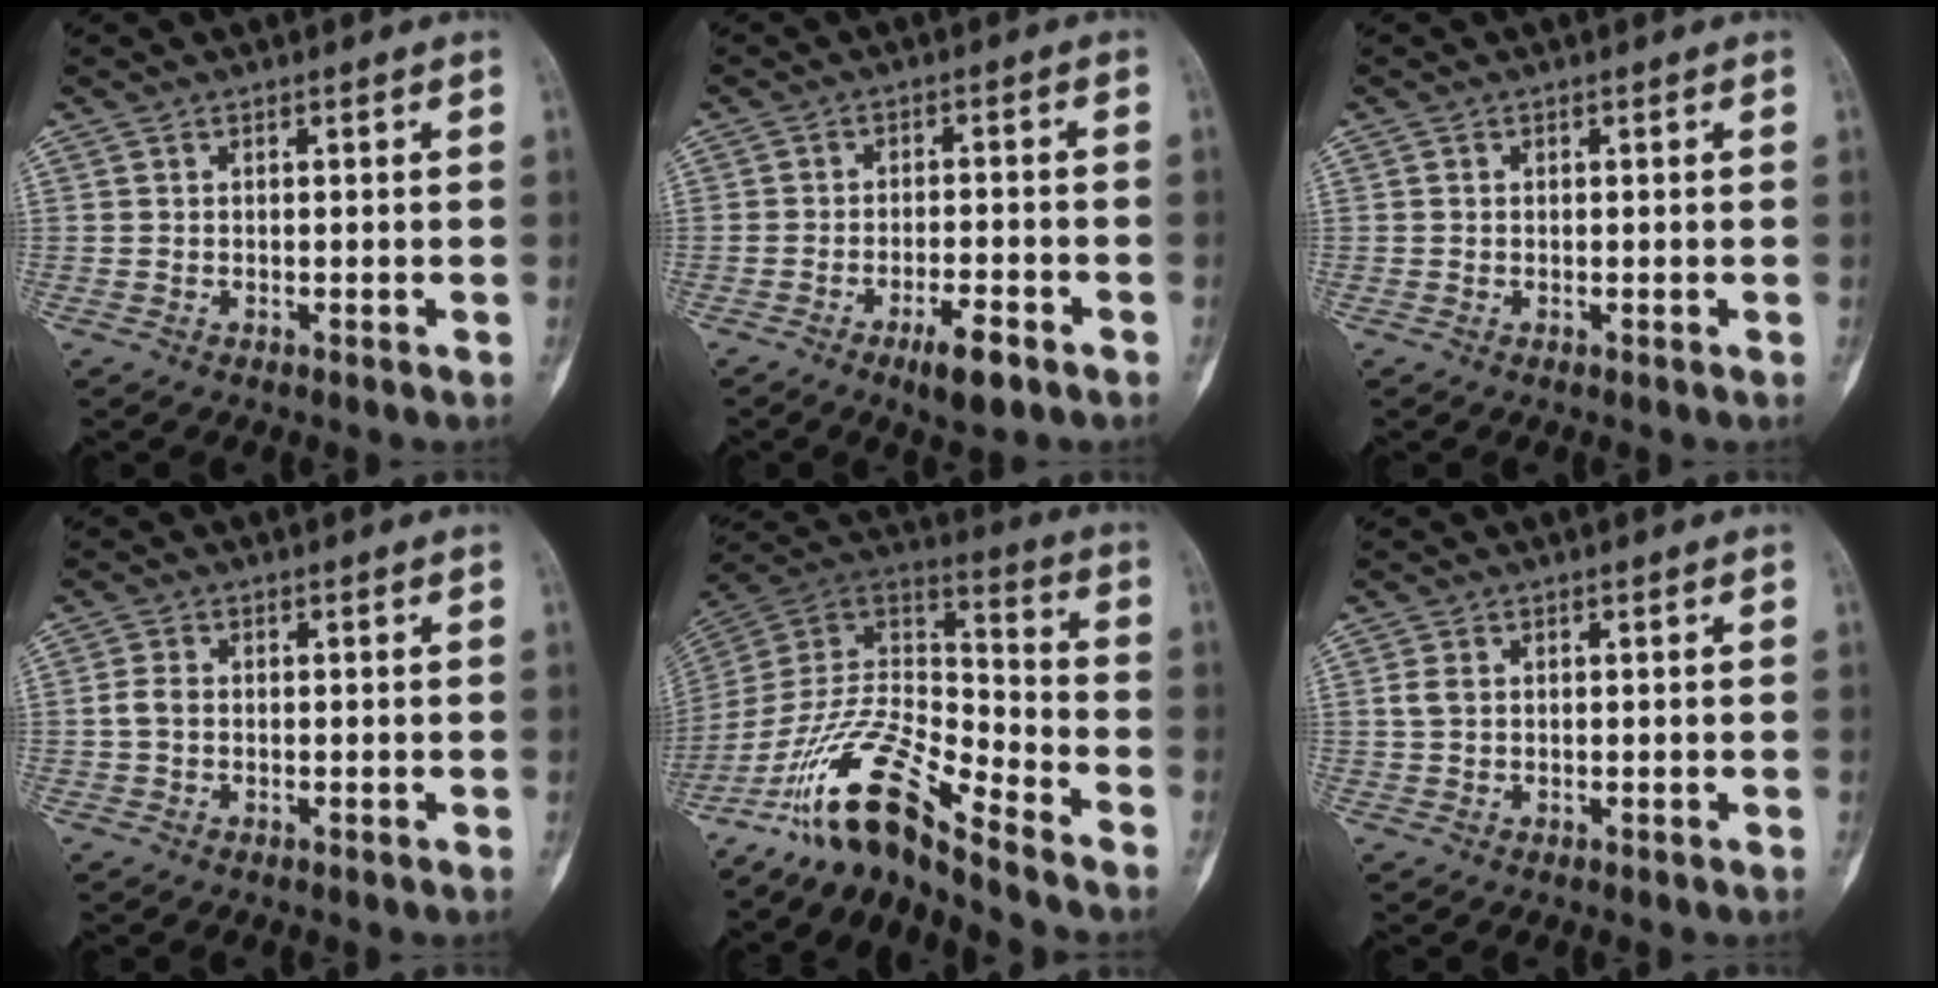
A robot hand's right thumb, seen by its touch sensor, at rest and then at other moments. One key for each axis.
{"total": 5.8, "fx": -3.5, "fy": 1.5, "fz": 4.3, "tx": -0.069, "ty": 0.012, "tz": -0.056}
{"total": 0.0}
{"total": 2.3, "fx": -0.2, "fy": 1.6, "fz": 1.6, "tx": -0.032, "ty": 0.004, "tz": -0.009}
{"total": 16.2, "fx": -12.7, "fy": 3.1, "fz": 9.5, "tx": -0.177, "ty": 0.088, "tz": -0.245}
{"total": 1.8, "fx": 0.3, "fy": 1.3, "fz": 1.2, "tx": -0.029, "ty": 0.003, "tz": 0.007}